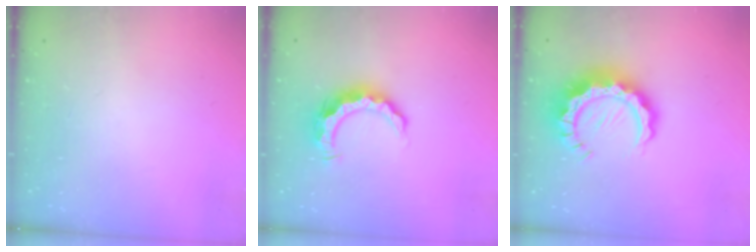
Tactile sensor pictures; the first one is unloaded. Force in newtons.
{"total": 8.4, "press": 8.3, "slide": 0.6}
{"total": 12.1, "press": 12.1, "slide": 1.1}